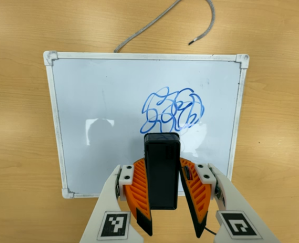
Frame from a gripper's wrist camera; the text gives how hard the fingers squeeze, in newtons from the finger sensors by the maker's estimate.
{"total": 6.1, "left": 5.6, "right": 6.7}